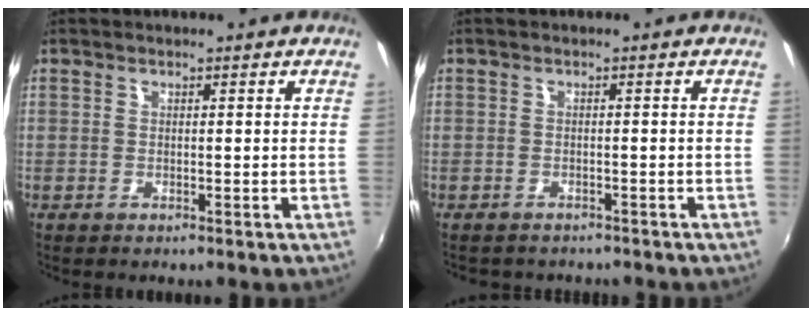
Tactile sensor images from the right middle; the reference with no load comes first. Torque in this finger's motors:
{"motor_torque": [0.03, -0.19, -0.03, 0.00]}